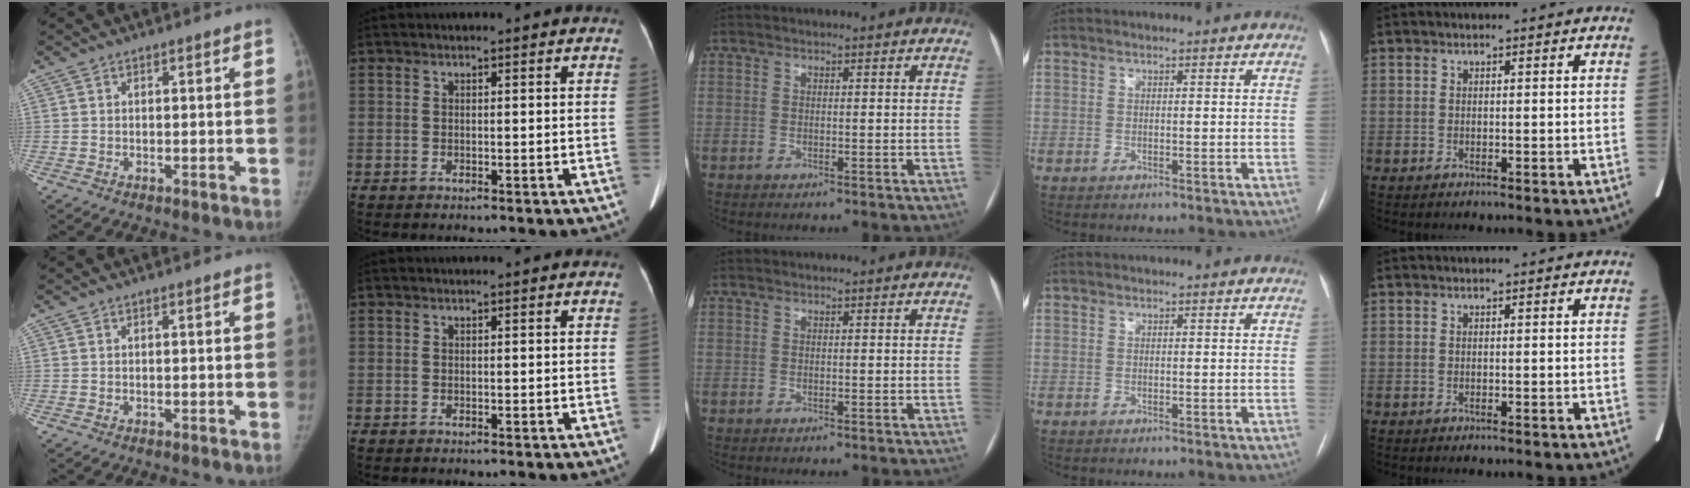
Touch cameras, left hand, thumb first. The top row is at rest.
{}